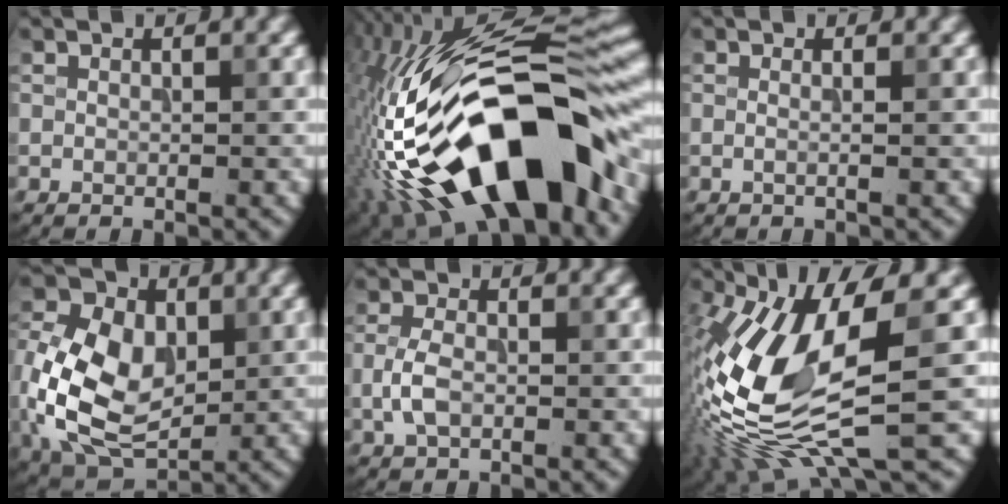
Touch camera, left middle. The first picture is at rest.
{"total": 19.0, "force": [-6.8, 7.7, 15.9], "torque": [-0.266, 0.022, -0.115]}
{"total": 1.3, "force": [0.1, 0.6, 1.2], "torque": [-0.008, -0.008, -0.013]}
{"total": 11.5, "force": [-0.1, 8.0, 8.3], "torque": [-0.189, -0.005, -0.007]}
{"total": 2.6, "force": [-0.5, 1.5, 2.0], "torque": [-0.046, 0.001, -0.014]}
{"total": 12.7, "force": [-0.3, 4.4, 11.9], "torque": [-0.258, -0.013, -0.008]}